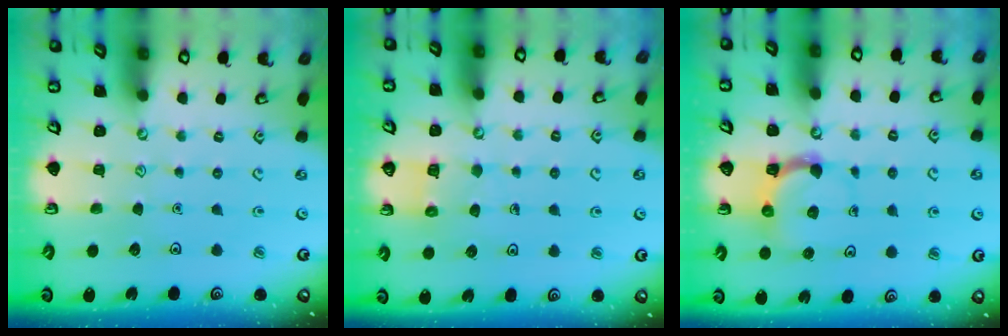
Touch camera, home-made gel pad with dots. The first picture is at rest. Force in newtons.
{"total": 4.6, "press": 4.6, "slide": 0.3}
{"total": 4.5, "press": 4.4, "slide": 0.7}